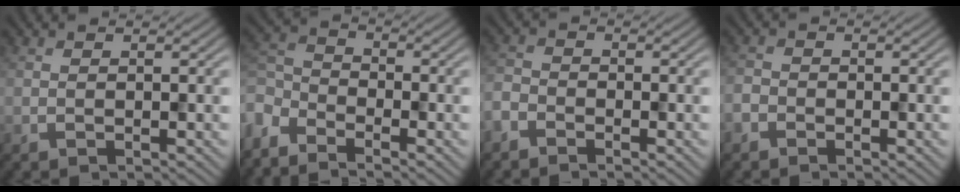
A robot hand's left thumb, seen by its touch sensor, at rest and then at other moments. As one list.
[{"total": 6.0, "force": [-4.8, 2.8, 2.4], "torque": [-0.072, -0.010, -0.114]}, {"total": 2.6, "force": [-2.3, 1.1, 0.8], "torque": [-0.019, -0.005, -0.060]}, {"total": 1.8, "force": [-1.4, 1.1, 0.5], "torque": [-0.010, 0.000, -0.037]}]